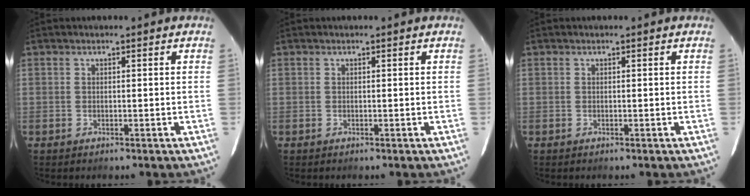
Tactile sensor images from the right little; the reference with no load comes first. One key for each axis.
{"total": 0.0}
{"total": 0.0}